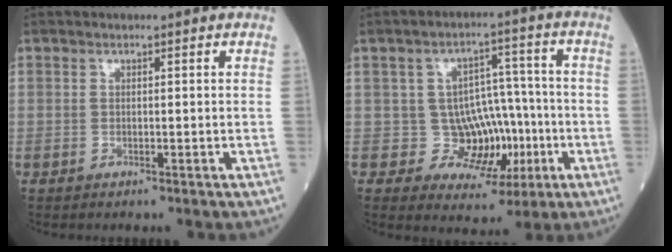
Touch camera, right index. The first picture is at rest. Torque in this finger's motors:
{"motor_torque": [0.27, -0.14, 0.07, 0.00]}